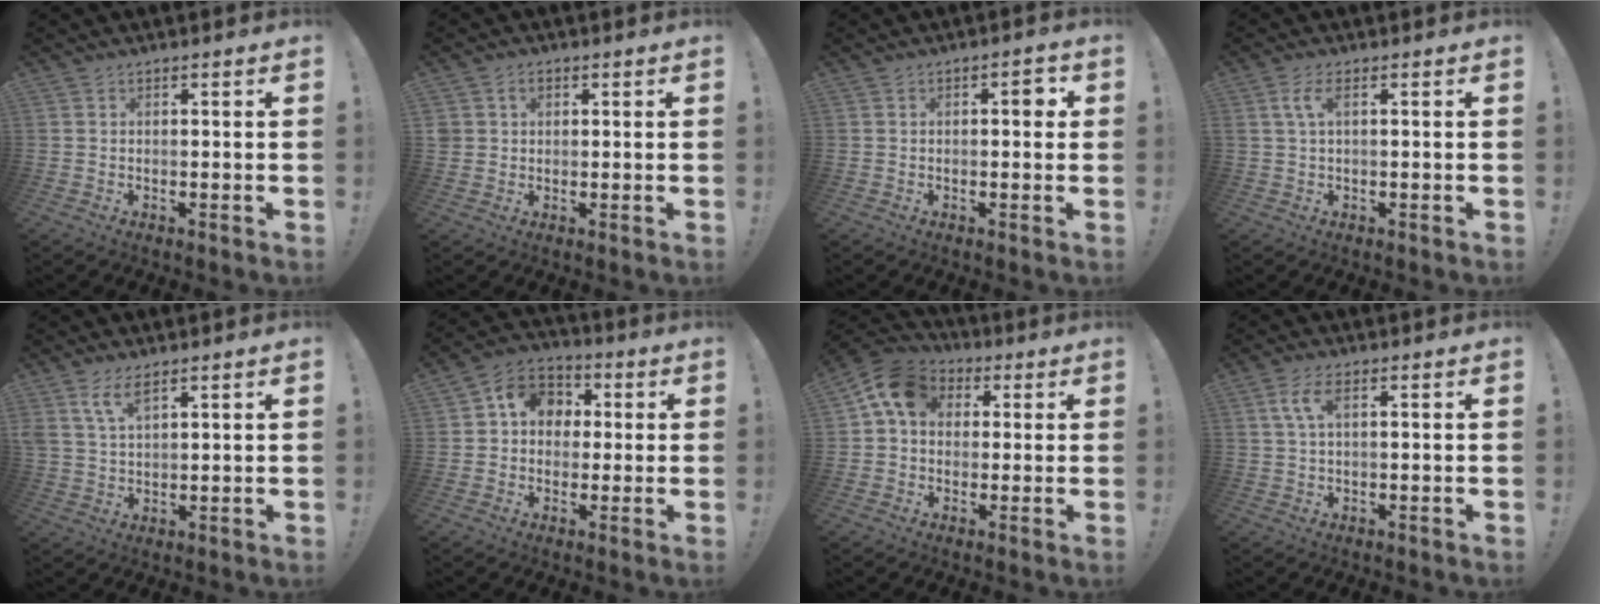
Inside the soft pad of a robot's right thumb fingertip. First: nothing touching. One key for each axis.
{"total": 3.0, "fx": 0.9, "fy": 2.7, "fz": 1.0, "tx": -0.020, "ty": 0.005, "tz": 0.020}
{"total": 2.9, "fx": 0.2, "fy": 1.3, "fz": 2.5, "tx": -0.026, "ty": 0.003, "tz": -0.005}
{"total": 4.0, "fx": 1.2, "fy": 1.3, "fz": 3.6, "tx": -0.067, "ty": 0.004, "tz": 0.021}
{"total": 6.2, "fx": 3.9, "fy": 2.2, "fz": 4.2, "tx": -0.086, "ty": -0.008, "tz": 0.075}
{"total": 9.3, "fx": 1.2, "fy": 8.3, "fz": 4.1, "tx": -0.055, "ty": 0.007, "tz": 0.029}
{"total": 10.3, "fx": 2.9, "fy": 8.0, "fz": 5.8, "tx": -0.085, "ty": 0.006, "tz": 0.059}
{"total": 5.2, "fx": 1.8, "fy": 2.0, "fz": 4.4, "tx": -0.083, "ty": 0.007, "tz": 0.032}